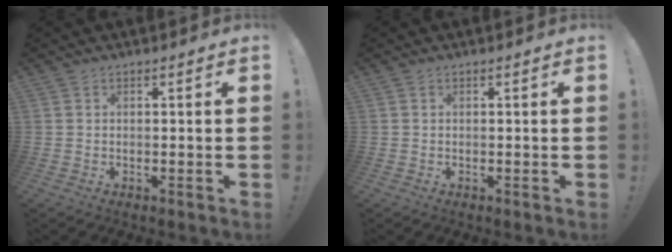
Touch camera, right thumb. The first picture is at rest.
{"total": 0.0}